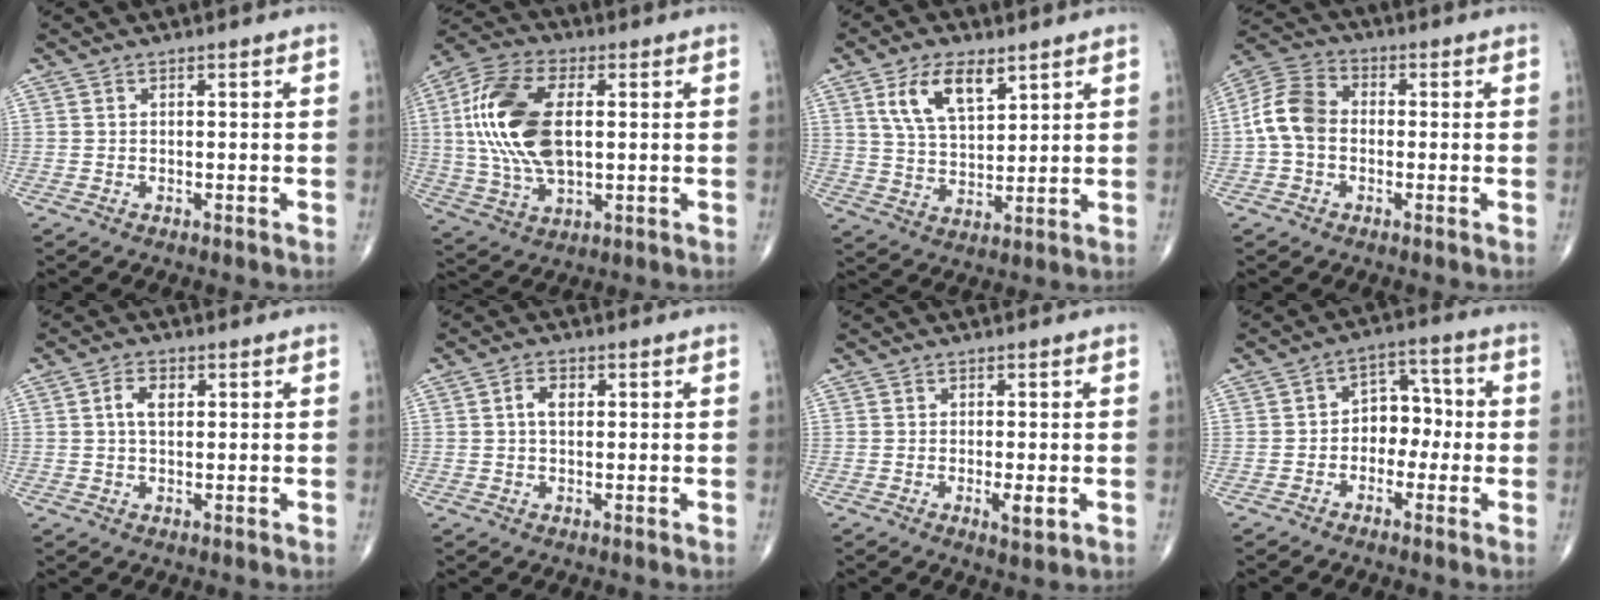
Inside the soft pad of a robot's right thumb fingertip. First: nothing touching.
{"total": 18.5, "force": [2.2, 9.8, 15.6], "torque": [-0.327, 0.001, 0.038]}
{"total": 10.1, "force": [5.2, 4.9, 7.2], "torque": [-0.120, -0.021, 0.103]}
{"total": 9.1, "force": [-0.9, 6.7, 6.2], "torque": [-0.117, 0.027, -0.032]}
{"total": 3.9, "force": [1.0, 2.3, 2.9], "torque": [-0.056, 0.004, 0.017]}
{"total": 3.2, "force": [0.7, 2.0, 2.4], "torque": [-0.043, 0.005, 0.011]}
{"total": 2.7, "force": [-0.6, 0.7, 2.6], "torque": [-0.044, -0.007, -0.009]}
{"total": 7.0, "force": [-1.0, 5.3, 4.4], "torque": [-0.024, 0.032, -0.031]}